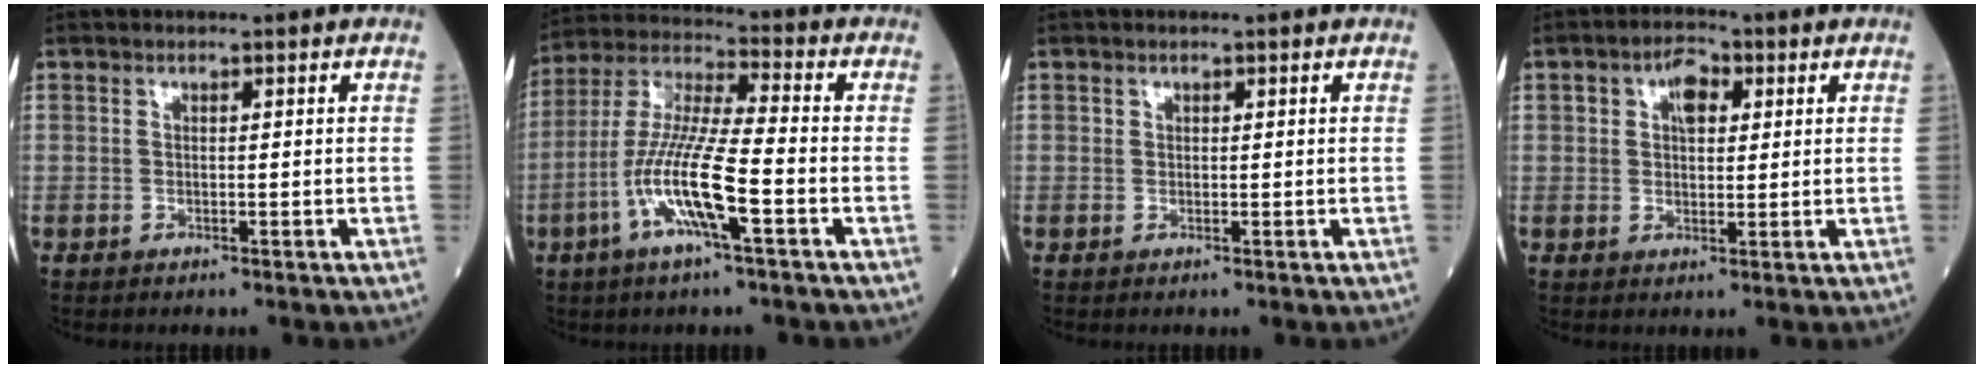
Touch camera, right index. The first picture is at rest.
{"total": 12.7, "force": [-4.4, 0.9, 11.9], "torque": [-0.247, -0.002, -0.090]}
{"total": 0.0}
{"total": 4.6, "force": [1.6, 2.6, 3.5], "torque": [-0.060, 0.017, 0.026]}